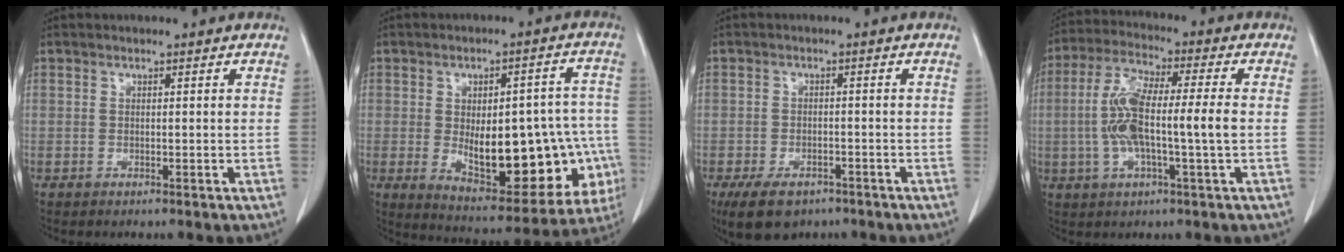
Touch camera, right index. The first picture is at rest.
{"total": 21.5, "force": [-4.3, 8.7, 19.2], "torque": [-0.204, 0.027, -0.028]}
{"total": 7.0, "force": [-4.9, 3.7, 3.3], "torque": [-0.062, -0.004, -0.074]}
{"total": 11.3, "force": [-0.8, 1.4, 11.2], "torque": [-0.228, 0.015, -0.019]}